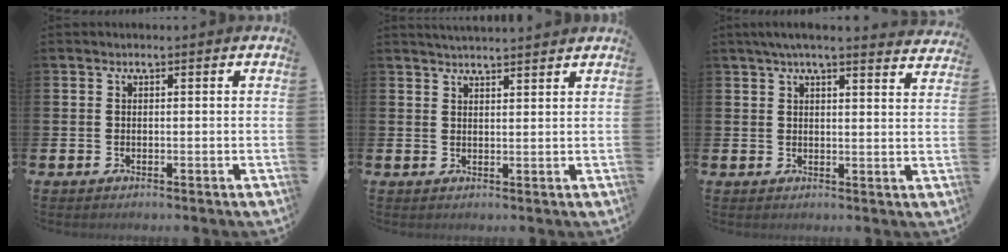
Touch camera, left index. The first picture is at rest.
{"total": 2.7, "force": [2.7, -0.1, 0.1], "torque": [-0.007, -0.012, 0.049]}
{"total": 4.4, "force": [4.0, 0.0, 1.7], "torque": [-0.041, -0.012, 0.072]}